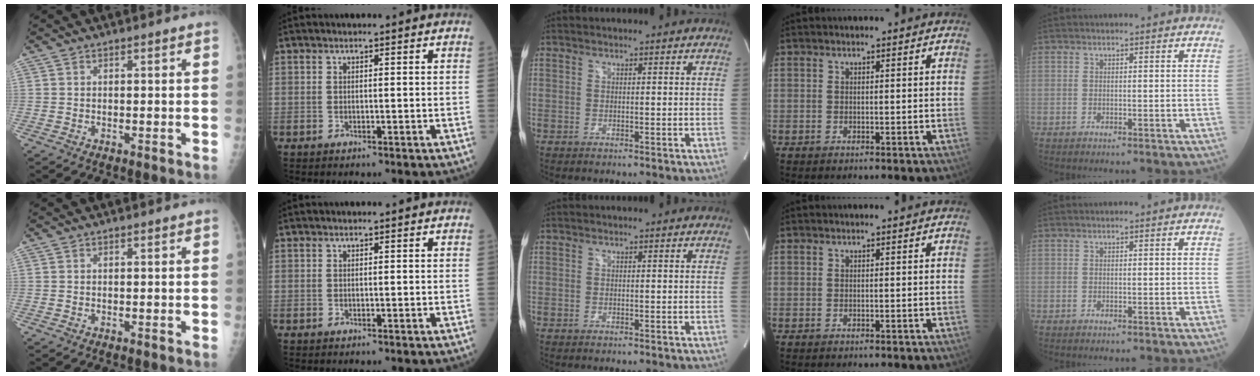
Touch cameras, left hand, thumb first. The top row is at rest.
{}